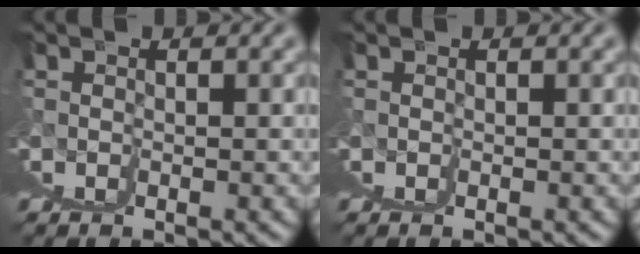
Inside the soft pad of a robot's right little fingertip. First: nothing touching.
{"total": 0.0}